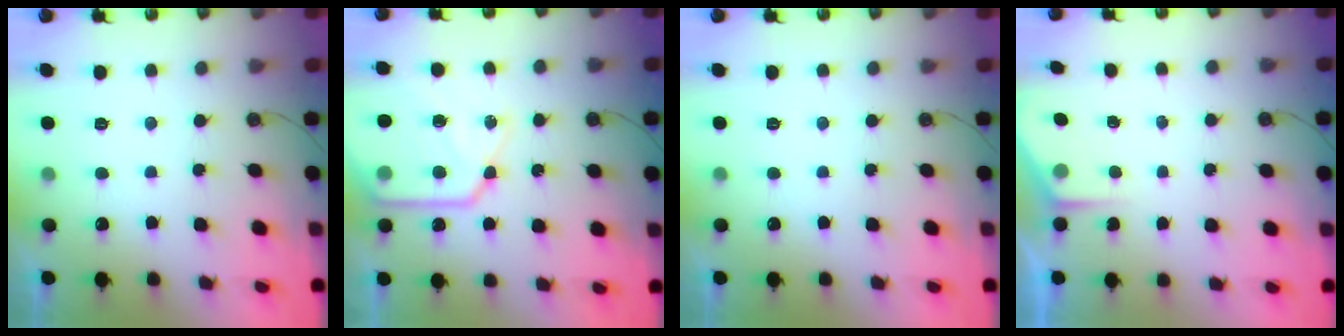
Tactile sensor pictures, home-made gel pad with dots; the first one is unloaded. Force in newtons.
{"total": 15.0, "press": 14.9, "slide": 1.3}
{"total": 0.0}
{"total": 2.1, "press": 2.1, "slide": 0.2}